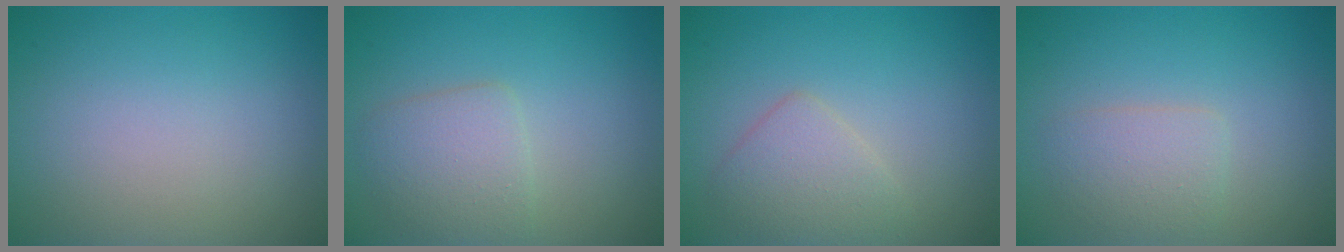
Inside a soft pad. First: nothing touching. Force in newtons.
{"total": 3.0, "press": 3.0, "slide": 0.1}
{"total": 2.7, "press": 2.7, "slide": 0.2}
{"total": 2.3, "press": 2.3, "slide": 0.1}